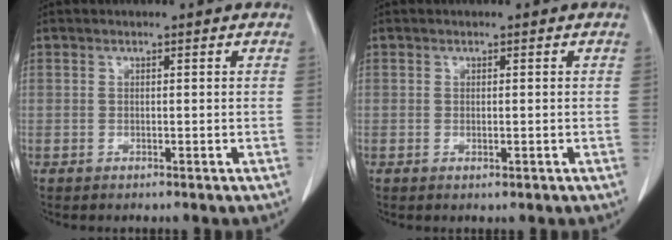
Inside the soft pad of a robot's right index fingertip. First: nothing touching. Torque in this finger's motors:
{"motor_torque": [0.05, 0.13, -0.01, 0.00]}